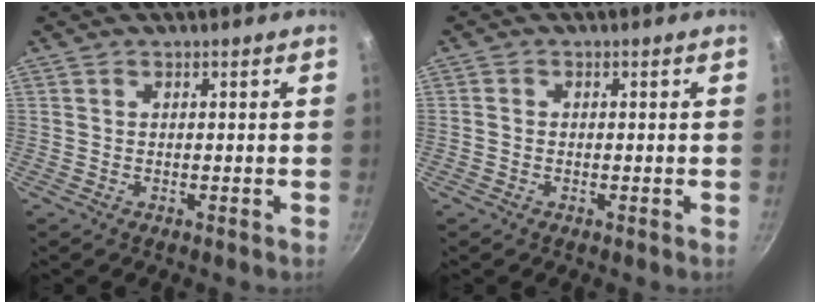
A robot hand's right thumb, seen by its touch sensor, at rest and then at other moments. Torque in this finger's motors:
{"motor_torque": [-0.04, -0.28, -0.62, -0.02, -0.02]}